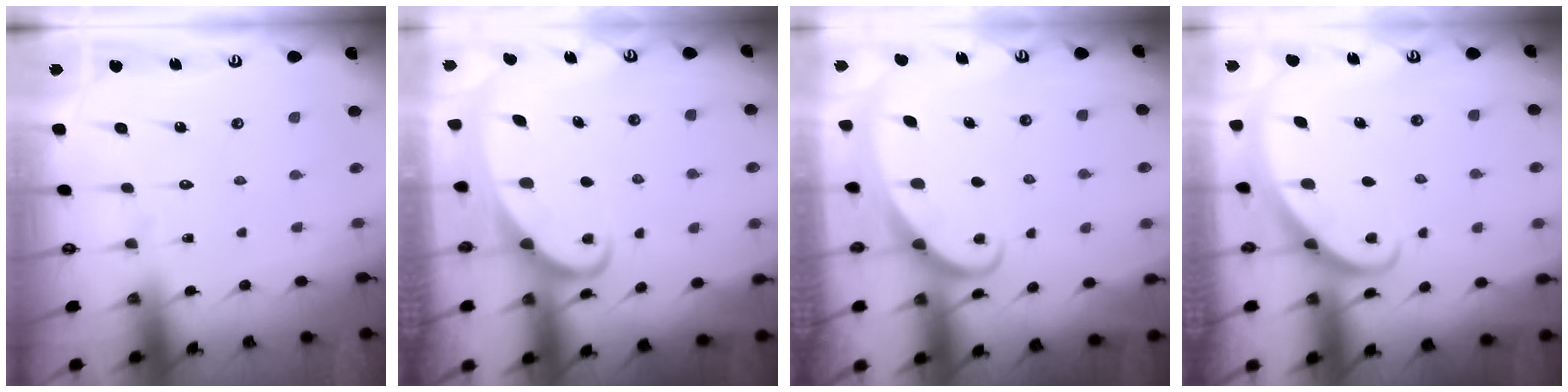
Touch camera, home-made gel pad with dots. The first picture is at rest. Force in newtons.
{"total": 2.6, "press": 2.6, "slide": 0.4}
{"total": 2.0, "press": 2.0, "slide": 0.0}
{"total": 2.7, "press": 2.7, "slide": 0.2}